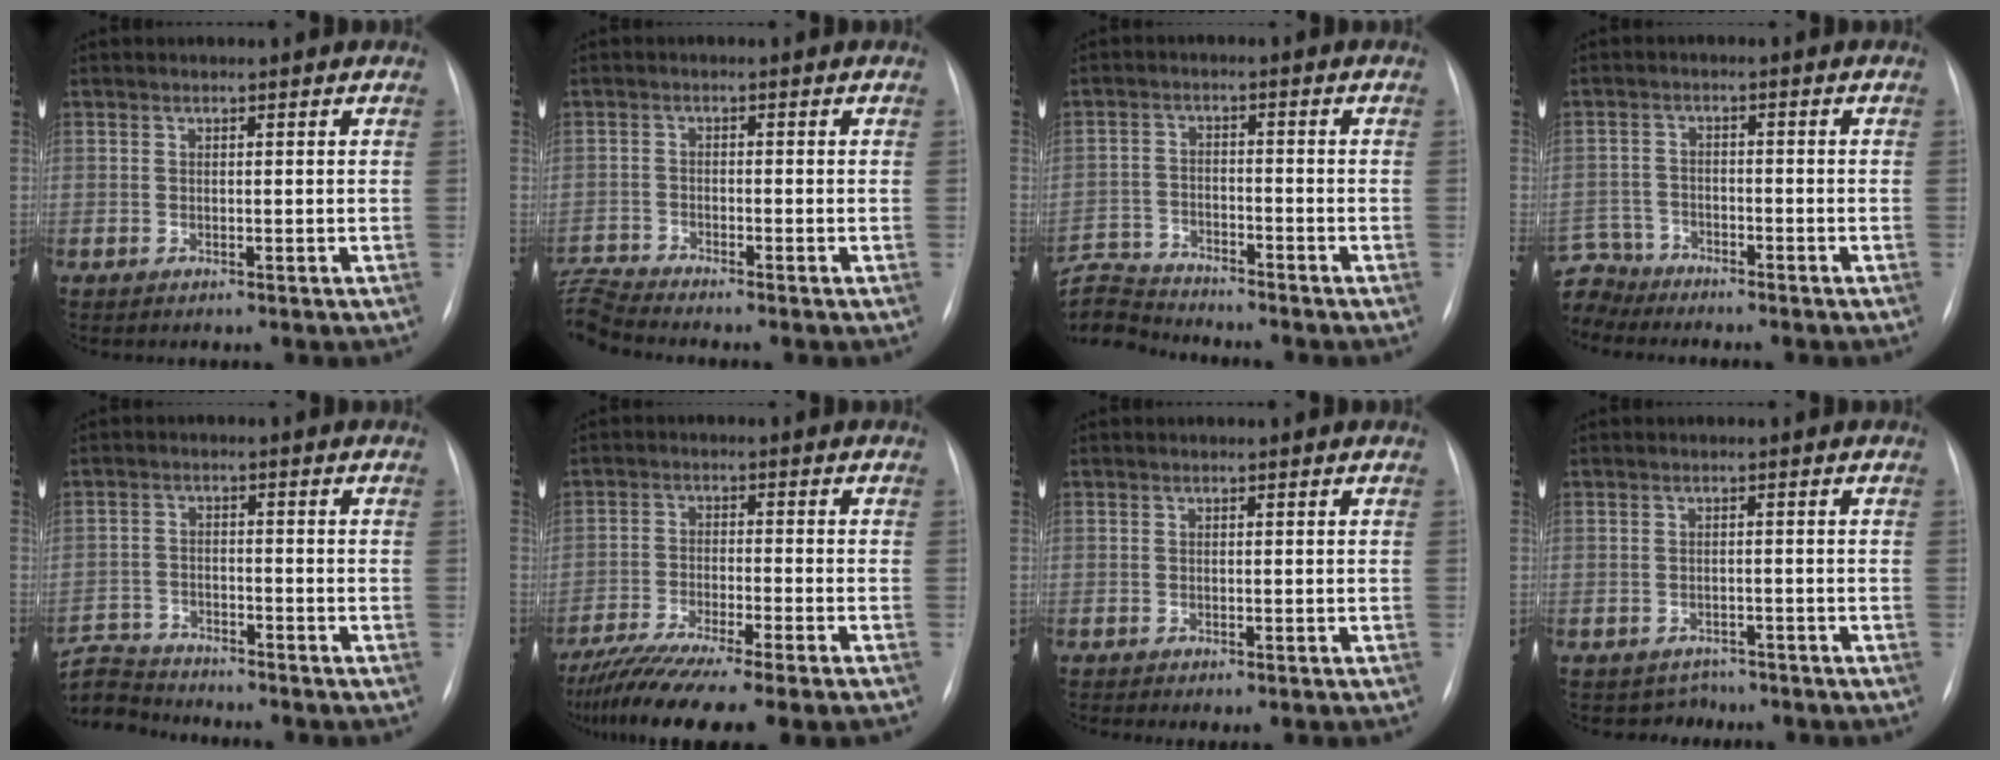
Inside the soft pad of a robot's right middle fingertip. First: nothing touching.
{"total": 4.9, "force": [-4.6, -1.7, 0.2], "torque": [-0.017, -0.009, -0.090]}
{"total": 9.4, "force": [-9.4, 0.6, 0.3], "torque": [-0.019, 0.011, -0.178]}
{"total": 7.2, "force": [-6.7, 2.8, -0.1], "torque": [-0.007, 0.003, -0.128]}
{"total": 8.8, "force": [-8.7, 1.3, 0.4], "torque": [-0.021, 0.007, -0.160]}
{"total": 12.9, "force": [-10.5, -0.2, 7.5], "torque": [-0.122, -0.037, -0.169]}
{"total": 1.1, "force": [-0.7, 0.0, 0.8], "torque": [-0.009, -0.004, -0.008]}
{"total": 2.5, "force": [-2.1, 1.2, -0.7], "torque": [0.006, 0.007, -0.030]}